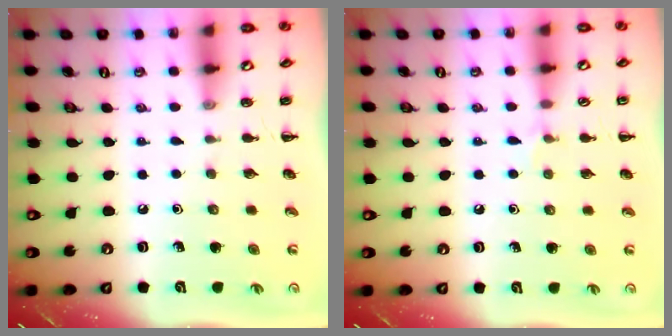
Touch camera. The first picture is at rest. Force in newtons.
{"total": 4.7, "press": 4.4, "slide": 1.6}